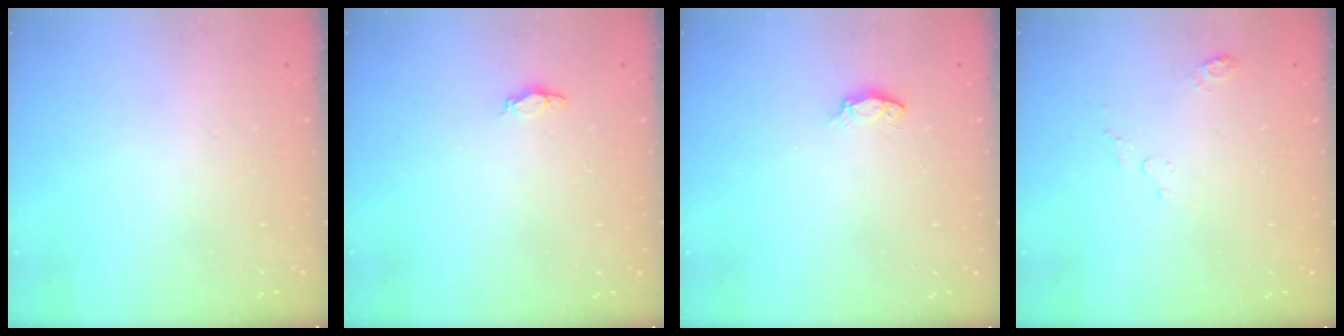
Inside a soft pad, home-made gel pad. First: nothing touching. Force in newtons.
{"total": 4.0, "press": 3.7, "slide": 1.5}
{"total": 3.0, "press": 3.0, "slide": 0.3}
{"total": 4.1, "press": 4.0, "slide": 0.8}